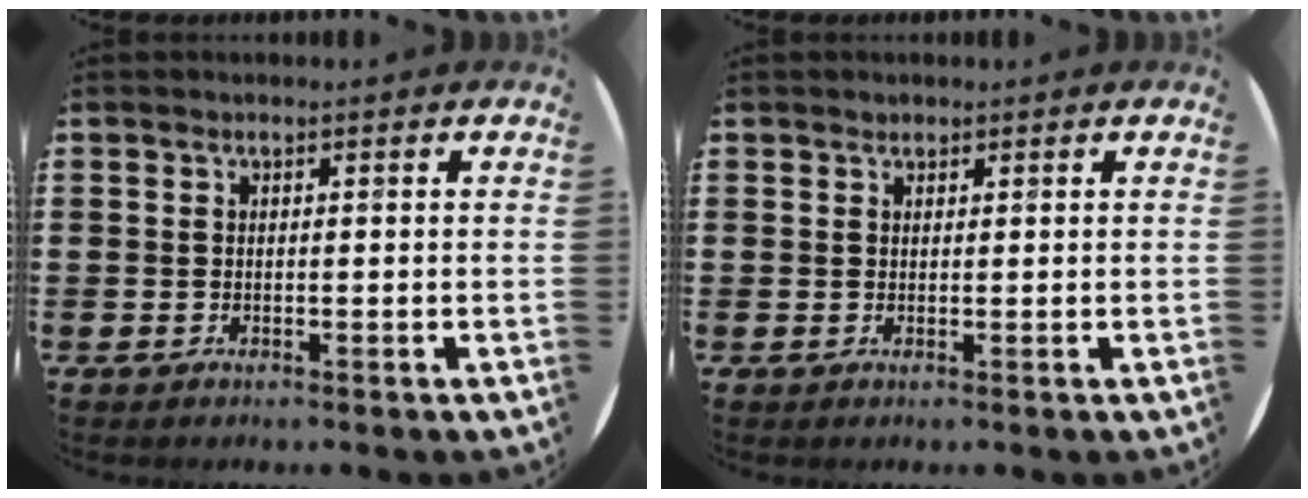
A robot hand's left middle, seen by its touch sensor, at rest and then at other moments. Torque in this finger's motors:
{"motor_torque": [0.13, -0.04, 0.00, 0.00]}